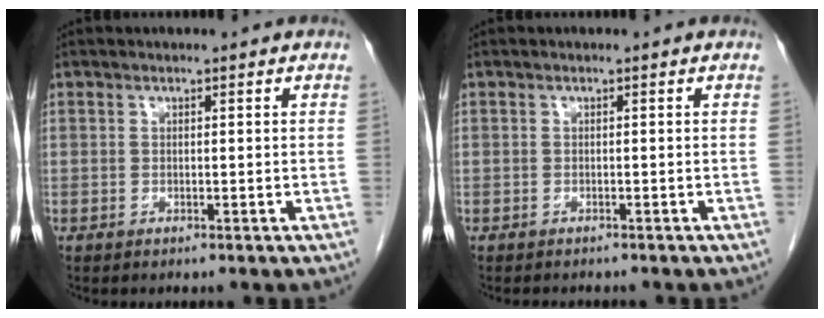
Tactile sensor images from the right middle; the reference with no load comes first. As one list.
[{"total": 1.8, "force": [-1.6, 0.5, 0.6], "torque": [-0.013, -0.006, -0.018]}]